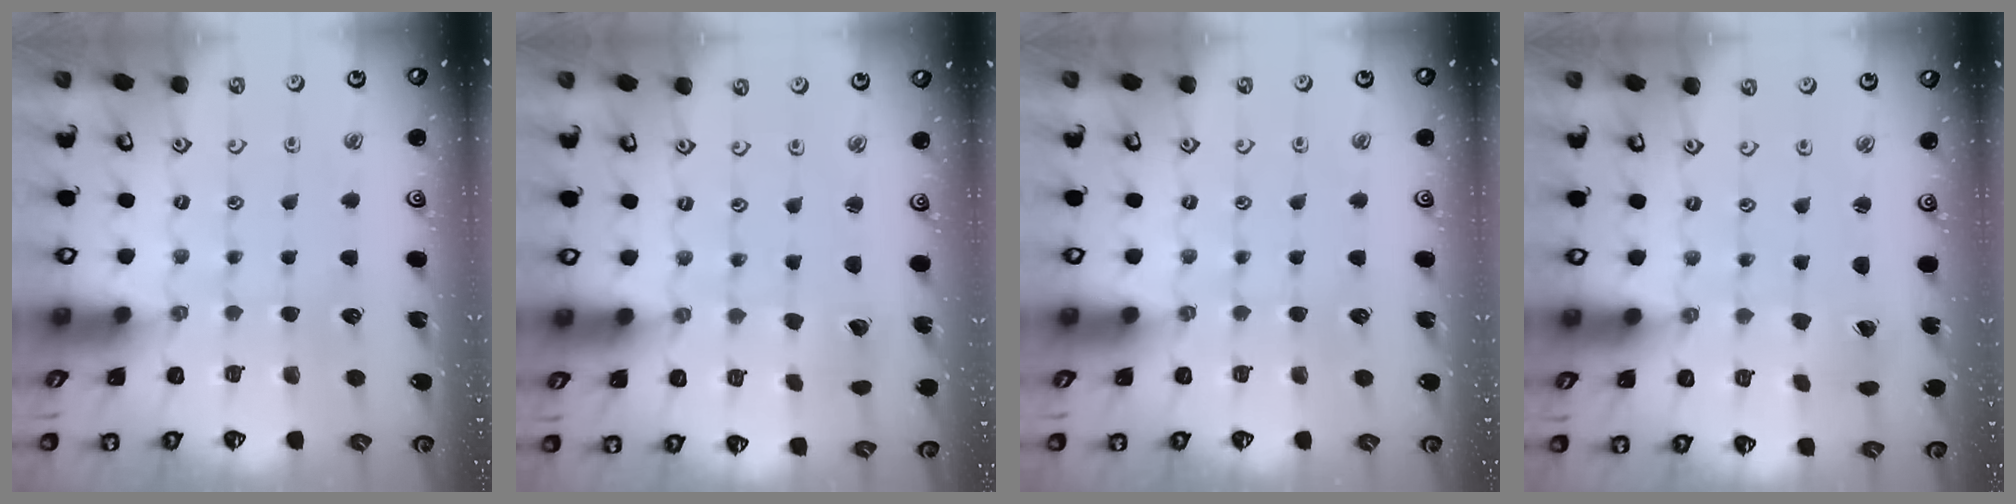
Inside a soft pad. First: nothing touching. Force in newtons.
{"total": 1.7, "press": 1.7, "slide": 0.2}
{"total": 0.0}
{"total": 0.0}